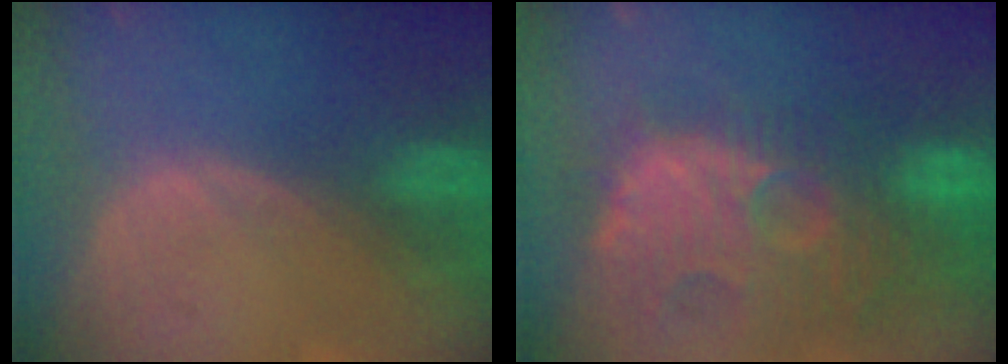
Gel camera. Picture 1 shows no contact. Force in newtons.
{"total": 13.5, "press": 12.3, "slide": 5.5}